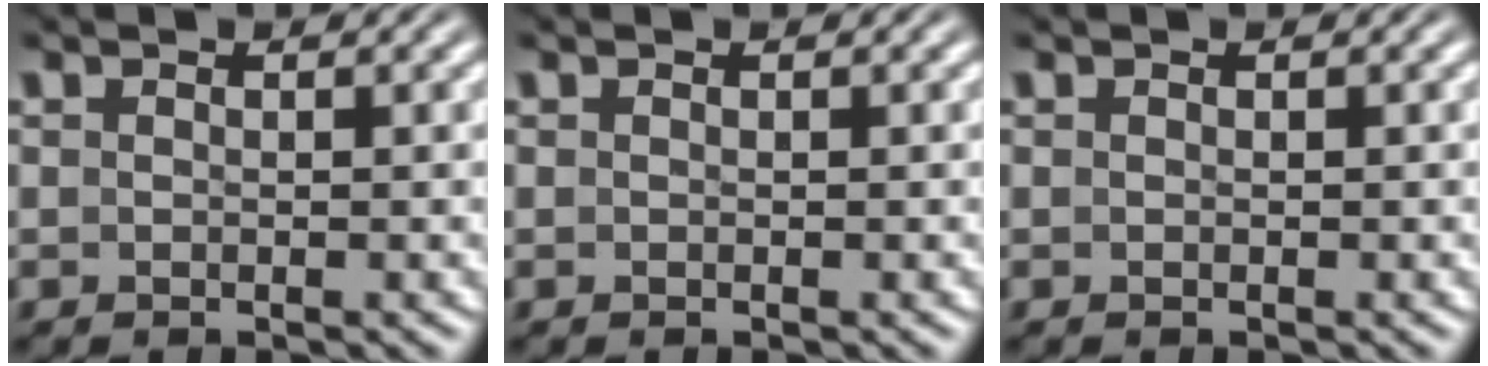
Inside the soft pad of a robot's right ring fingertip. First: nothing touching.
{"total": 0.0}
{"total": 0.0}